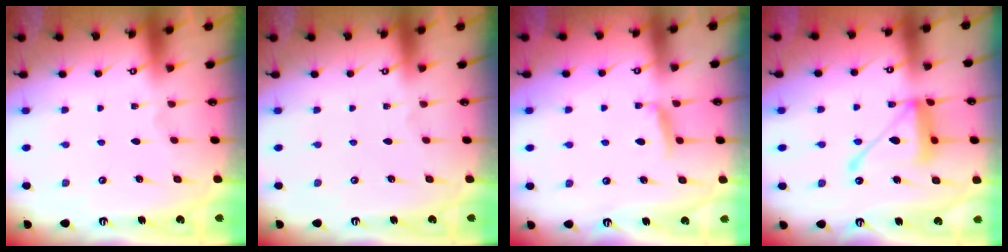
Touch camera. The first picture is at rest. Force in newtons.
{"total": 0.0}
{"total": 6.2, "press": 6.1, "slide": 1.0}
{"total": 14.0, "press": 14.0, "slide": 1.2}